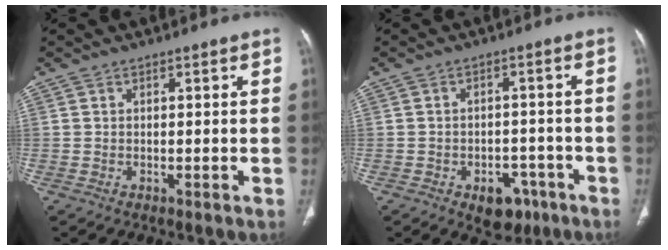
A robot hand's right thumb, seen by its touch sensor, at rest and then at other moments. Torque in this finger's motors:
{"motor_torque": [2.89, 0.45, 0.42, -0.31, 0.09]}